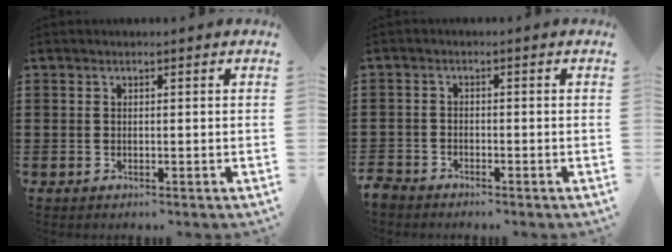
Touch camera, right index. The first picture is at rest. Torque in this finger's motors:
{"motor_torque": [-2.14, 0.00, -1.05, -0.21]}